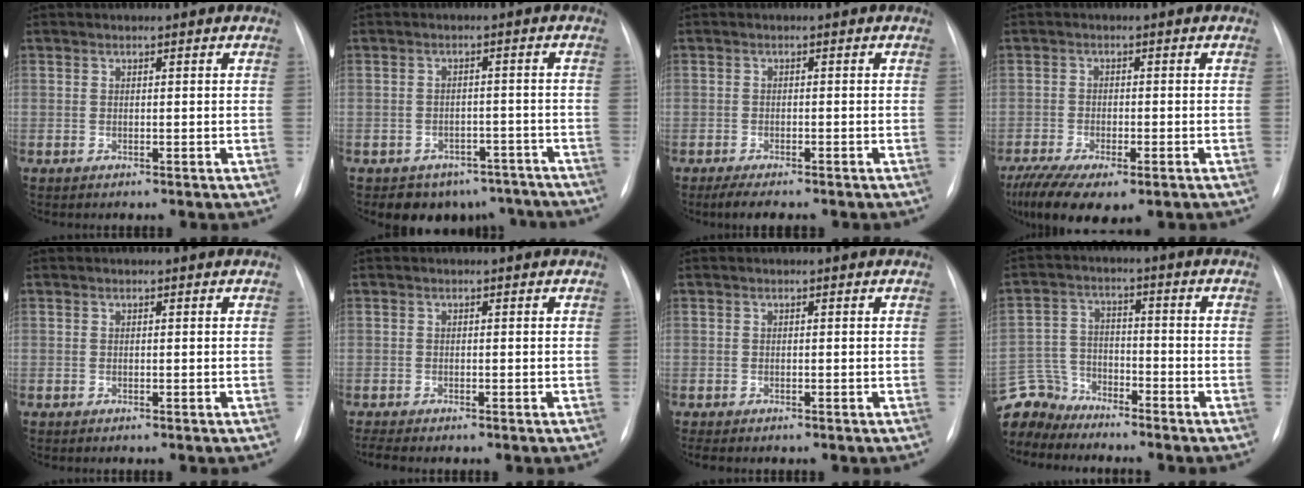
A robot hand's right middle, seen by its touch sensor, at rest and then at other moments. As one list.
[{"total": 8.8, "force": [-6.9, 5.4, 0.8], "torque": [0.009, 0.026, -0.076]}, {"total": 5.2, "force": [-4.4, 1.2, 2.5], "torque": [-0.043, -0.012, -0.067]}, {"total": 11.7, "force": [-7.7, 4.1, 7.7], "torque": [-0.149, -0.020, -0.115]}, {"total": 0.0}, {"total": 1.6, "force": [-1.3, 0.1, 0.9], "torque": [-0.020, -0.007, -0.020]}, {"total": 1.7, "force": [-1.3, 0.6, 0.9], "torque": [-0.010, -0.003, -0.011]}, {"total": 8.3, "force": [-7.9, 2.7, -0.7], "torque": [0.003, 0.014, -0.159]}]